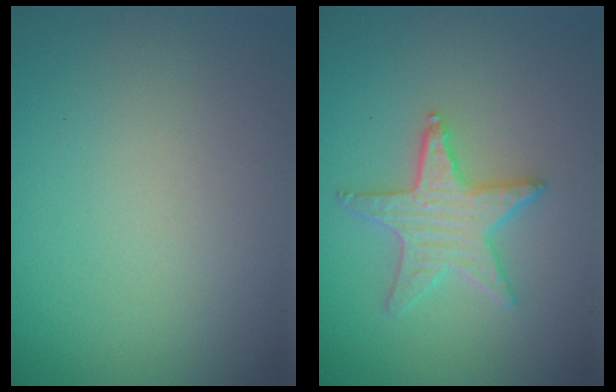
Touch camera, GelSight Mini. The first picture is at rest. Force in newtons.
{"total": 3.5, "press": 3.3, "slide": 1.0}